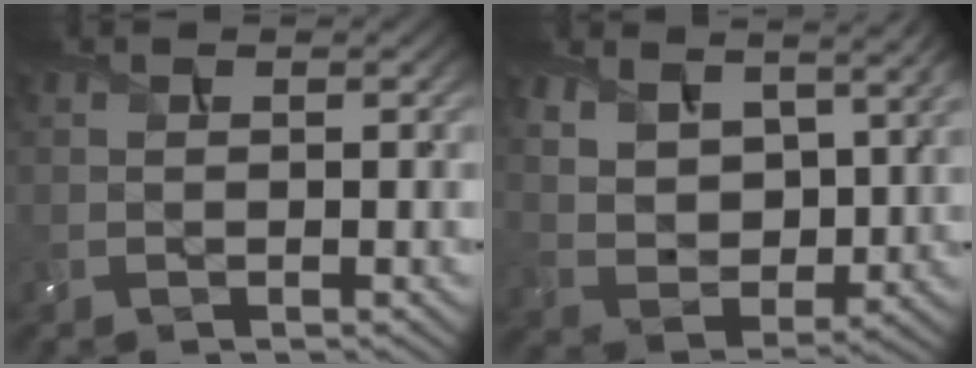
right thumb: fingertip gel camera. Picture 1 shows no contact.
{"total": 9.8, "force": [6.3, 5.2, 5.5], "torque": [-0.148, -0.010, 0.121]}